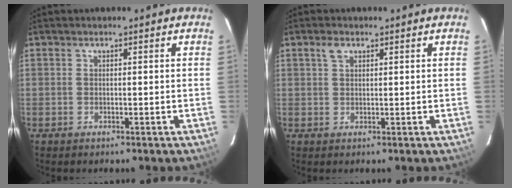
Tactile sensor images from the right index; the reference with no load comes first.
{"total": 1.8, "force": [1.1, 1.1, 1.0], "torque": [-0.019, 0.005, 0.020]}